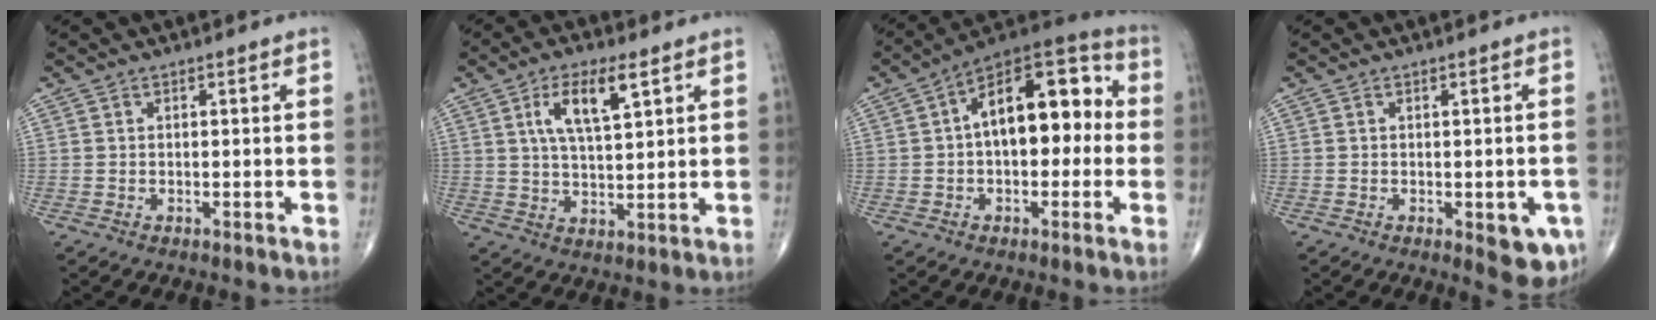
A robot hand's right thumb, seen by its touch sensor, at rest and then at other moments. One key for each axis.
{"total": 9.0, "fx": 3.9, "fy": 3.0, "fz": 7.5, "tx": -0.131, "ty": -0.012, "tz": 0.073}
{"total": 17.0, "fx": 1.2, "fy": 9.1, "fz": 14.3, "tx": -0.189, "ty": 0.049, "tz": 0.006}
{"total": 6.1, "fx": -2.1, "fy": 2.5, "fz": 5.2, "tx": -0.041, "ty": -0.005, "tz": -0.020}